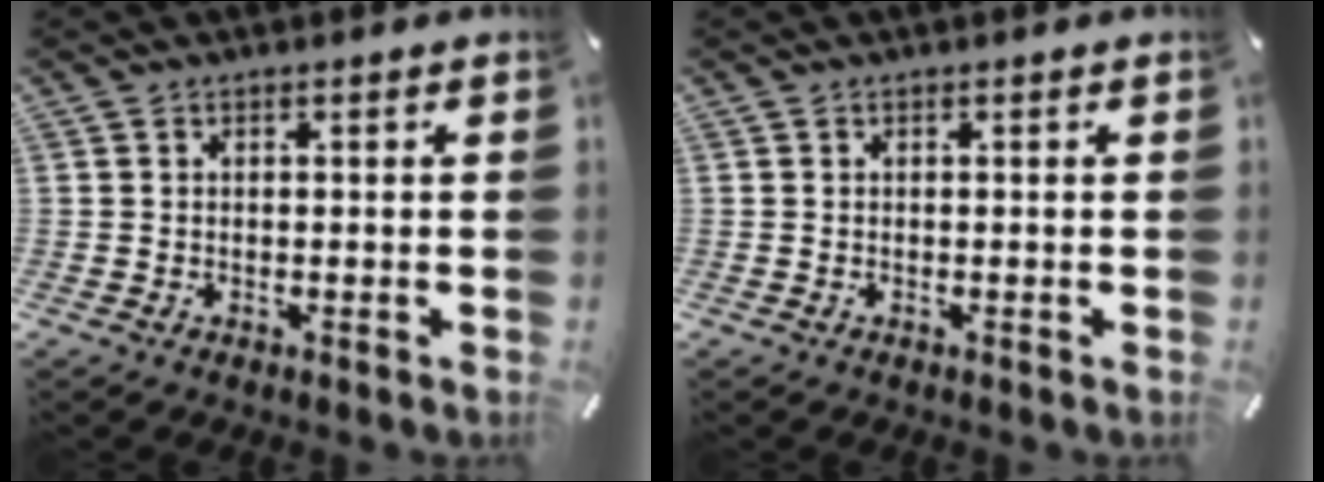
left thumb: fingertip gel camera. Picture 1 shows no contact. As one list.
[{"total": 0.0}]